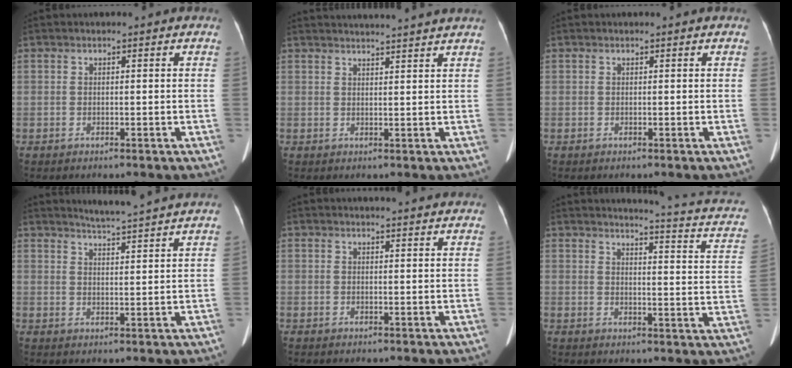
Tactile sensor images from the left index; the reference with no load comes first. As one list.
[{"total": 10.2, "force": [9.6, -1.3, 3.1], "torque": [-0.043, 0.006, 0.113]}, {"total": 0.0}, {"total": 8.5, "force": [7.9, -1.1, 2.7], "torque": [-0.052, 0.006, 0.106]}, {"total": 7.8, "force": [7.3, 0.8, 2.6], "torque": [-0.032, 0.012, 0.071]}, {"total": 12.2, "force": [10.0, 1.2, 7.0], "torque": [-0.094, -0.043, 0.087]}]